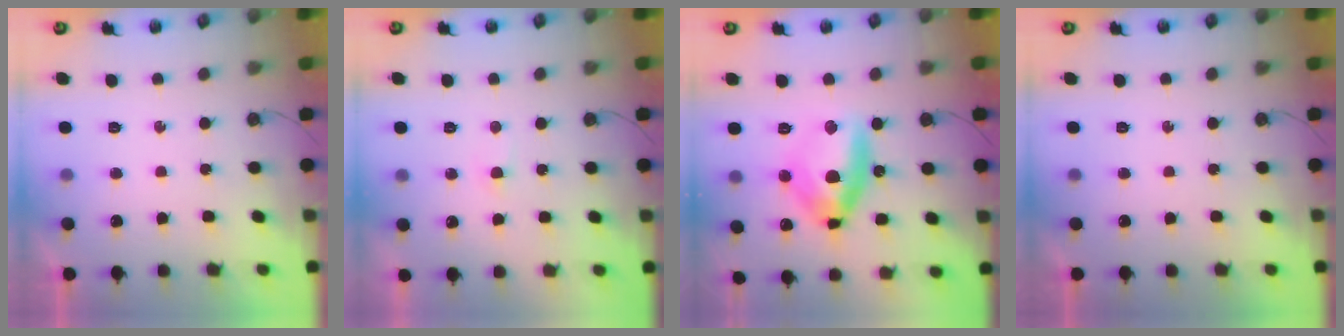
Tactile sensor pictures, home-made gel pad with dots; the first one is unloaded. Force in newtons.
{"total": 1.7, "press": 1.7, "slide": 0.3}
{"total": 12.8, "press": 12.7, "slide": 1.9}
{"total": 0.0}